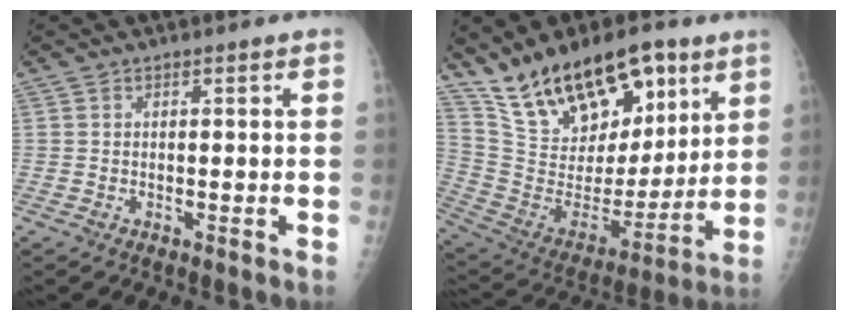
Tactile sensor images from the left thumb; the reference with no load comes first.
{"total": 23.9, "force": [15.2, 11.0, 14.7], "torque": [-0.210, -0.055, 0.277]}